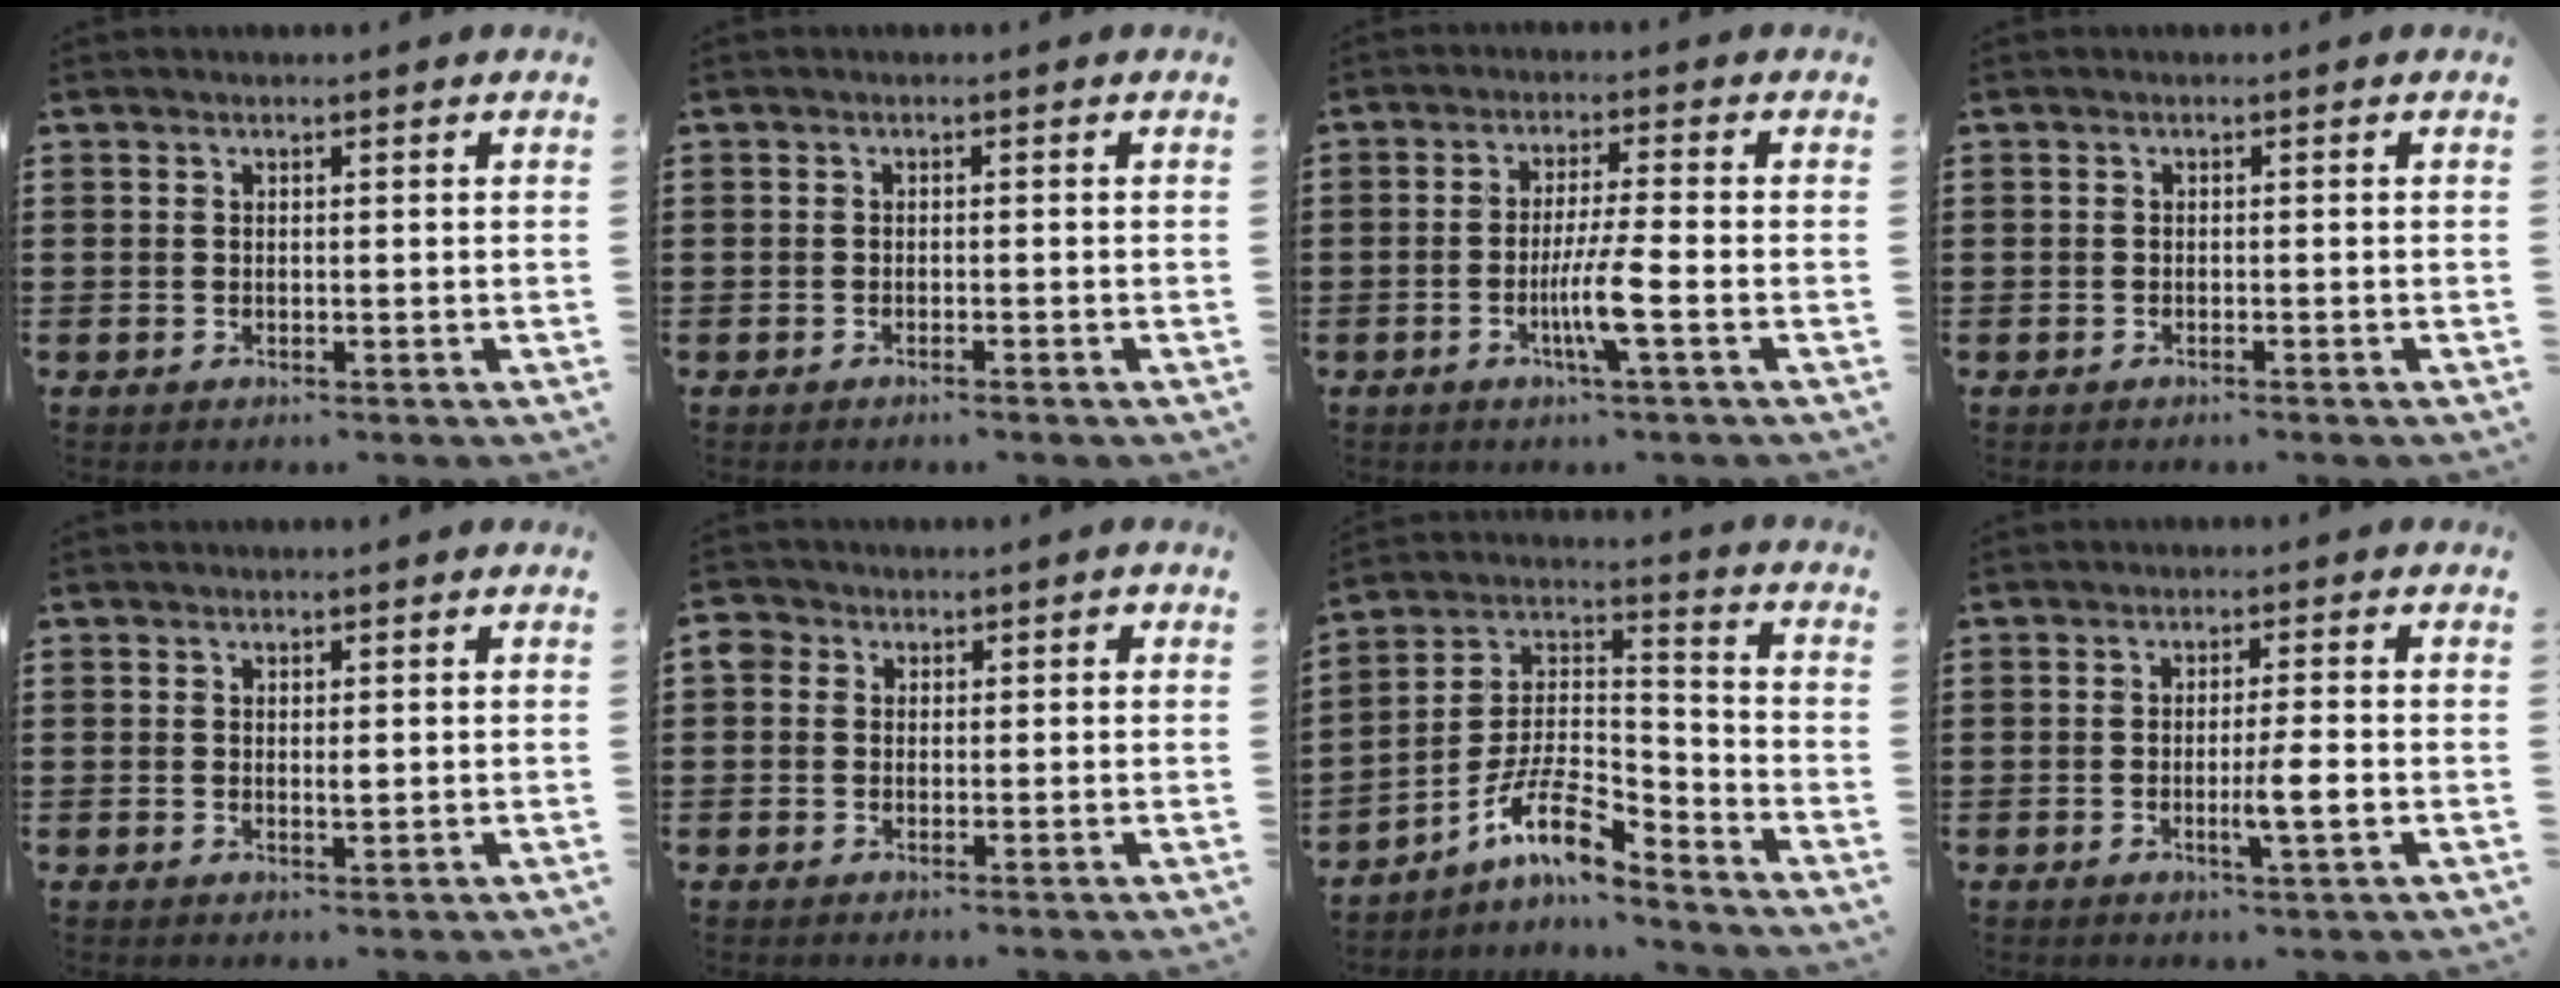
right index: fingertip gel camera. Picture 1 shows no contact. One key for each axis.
{"total": 0.8, "fx": -0.7, "fy": 0.0, "fz": 0.3, "tx": -0.008, "ty": -0.002, "tz": -0.013}
{"total": 6.0, "fx": -2.1, "fy": -0.3, "fz": 5.6, "tx": -0.107, "ty": -0.016, "tz": -0.042}
{"total": 0.6, "fx": -0.5, "fy": 0.0, "fz": 0.2, "tx": -0.006, "ty": -0.001, "tz": -0.011}
{"total": 1.1, "fx": 0.2, "fy": 0.3, "fz": 1.0, "tx": -0.020, "ty": 0.002, "tz": 0.002}
{"total": 1.8, "fx": 0.0, "fy": 1.7, "fz": 0.7, "tx": -0.020, "ty": 0.008, "tz": -0.002}
{"total": 10.8, "fx": -7.4, "fy": 3.4, "fz": 7.0, "tx": -0.149, "ty": 0.005, "tz": -0.146}
{"total": 4.5, "fx": -1.3, "fy": 0.0, "fz": 4.3, "tx": -0.079, "ty": -0.013, "tz": -0.025}